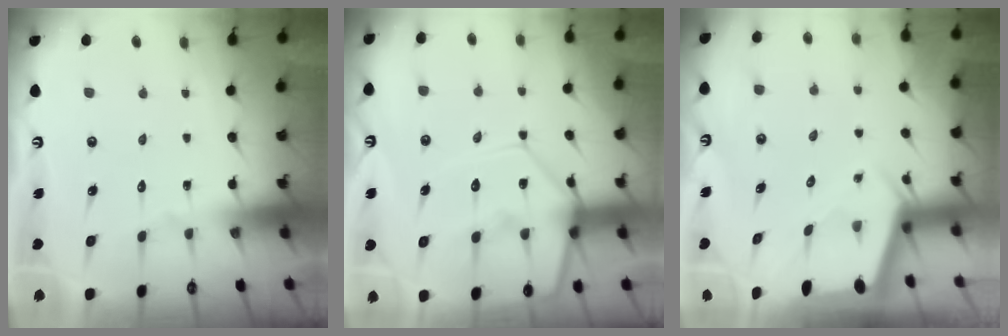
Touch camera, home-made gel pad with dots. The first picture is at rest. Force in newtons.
{"total": 13.4, "press": 13.3, "slide": 1.2}
{"total": 2.2, "press": 2.2, "slide": 0.3}